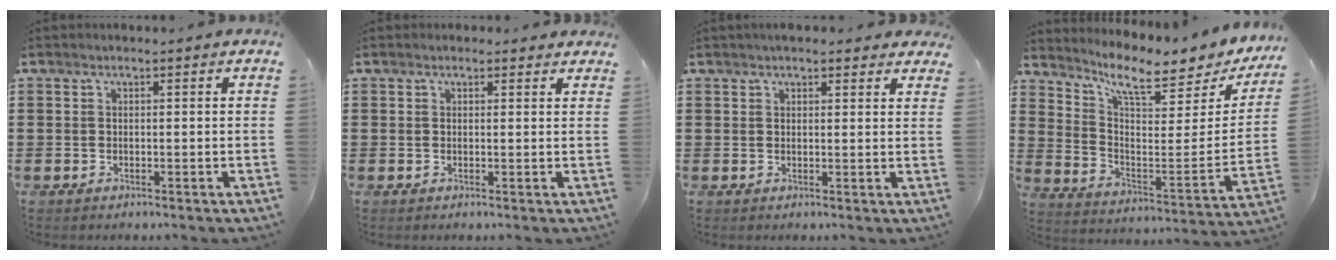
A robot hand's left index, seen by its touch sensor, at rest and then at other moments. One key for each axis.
{"total": 0.8, "fx": 0.6, "fy": 0.5, "fz": 0.3, "tx": -0.006, "ty": 0.005, "tz": 0.011}
{"total": 2.3, "fx": 2.0, "fy": 0.7, "fz": 0.9, "tx": -0.021, "ty": 0.005, "tz": 0.037}
{"total": 7.6, "fx": 6.2, "fy": 1.3, "fz": 4.2, "tx": -0.097, "ty": -0.054, "tz": 0.096}